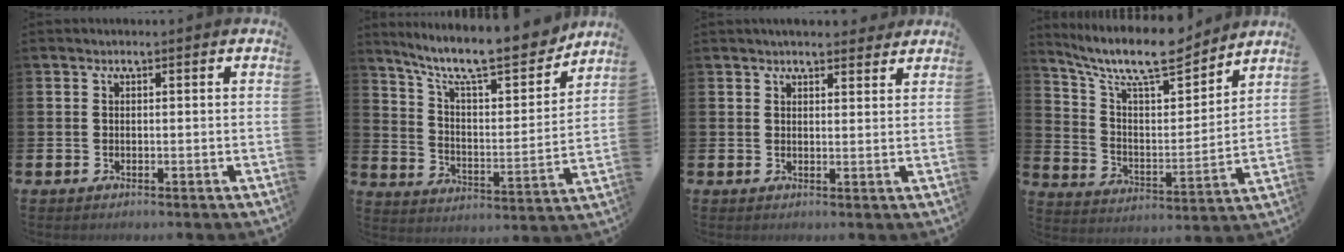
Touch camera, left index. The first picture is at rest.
{"total": 12.2, "force": [10.5, 2.7, 5.7], "torque": [-0.132, -0.070, 0.176]}
{"total": 3.0, "force": [2.9, 0.6, 0.2], "torque": [-0.002, -0.014, 0.053]}
{"total": 11.2, "force": [9.7, 2.8, 4.9], "torque": [-0.116, -0.066, 0.166]}